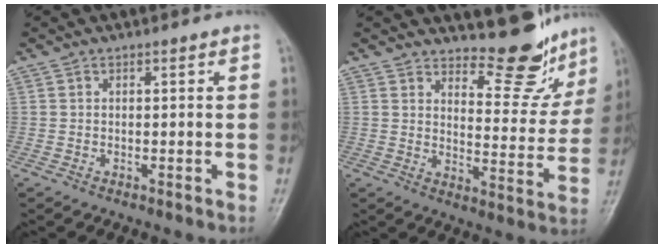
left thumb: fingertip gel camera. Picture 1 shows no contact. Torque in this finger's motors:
{"motor_torque": [0.27, 0.08, -0.38, -0.46, 0.05]}